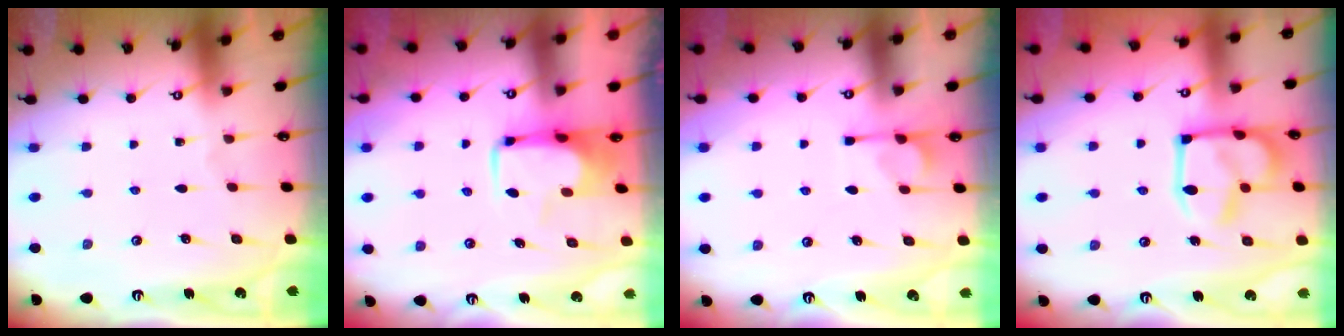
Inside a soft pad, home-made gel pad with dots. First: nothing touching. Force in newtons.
{"total": 2.2, "press": 2.1, "slide": 0.7}
{"total": 2.0, "press": 1.5, "slide": 1.2}
{"total": 9.0, "press": 9.0, "slide": 0.9}